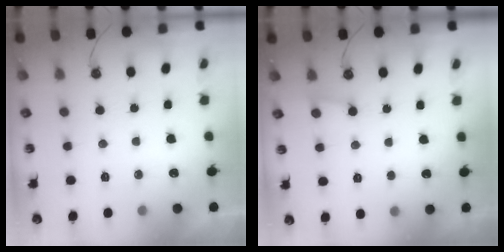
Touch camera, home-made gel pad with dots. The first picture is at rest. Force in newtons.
{"total": 3.9, "press": 3.9, "slide": 0.4}